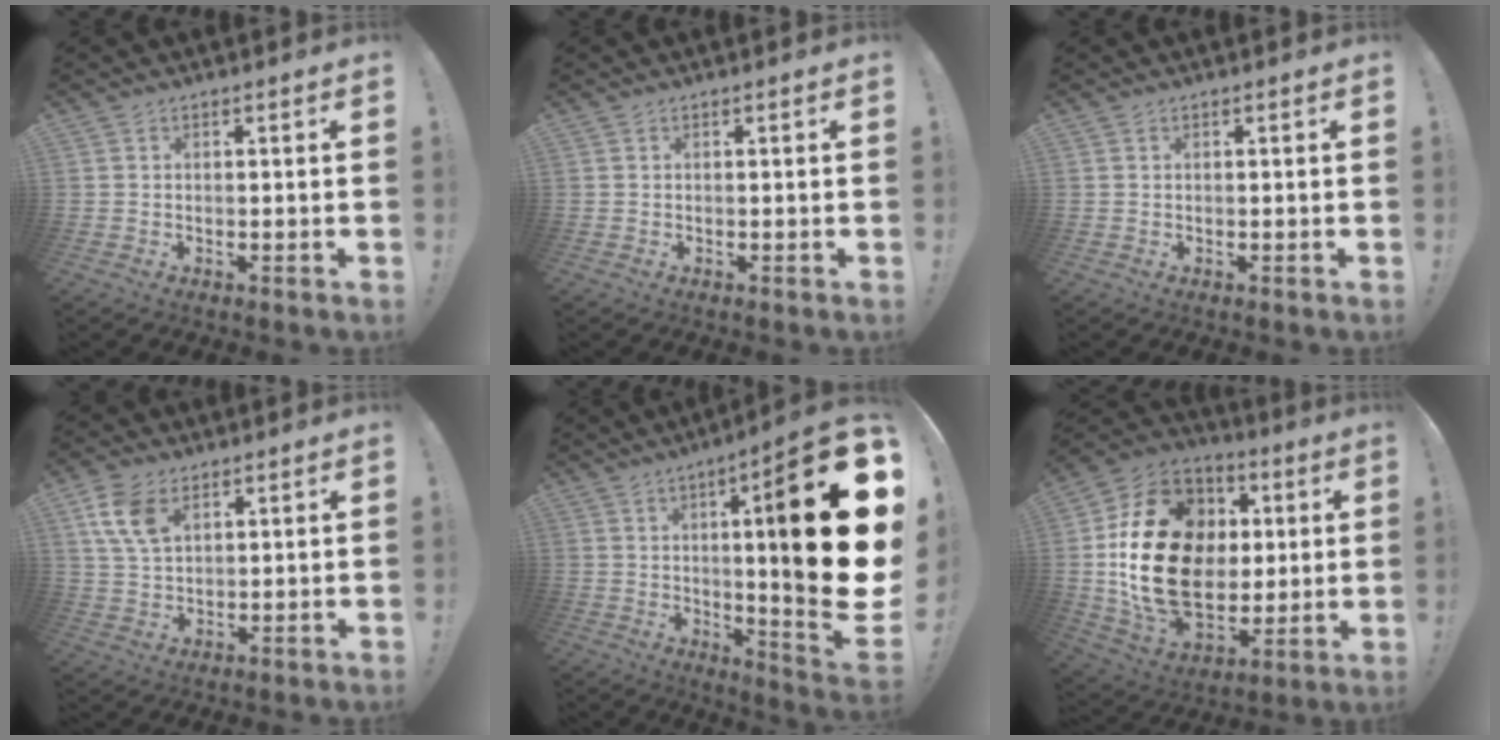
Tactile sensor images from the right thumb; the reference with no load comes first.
{"total": 0.0}
{"total": 0.0}
{"total": 9.6, "force": [4.5, 5.8, 6.1], "torque": [-0.120, -0.007, 0.090]}
{"total": 27.8, "force": [4.6, 5.3, 26.9], "torque": [-0.388, -0.039, 0.074]}
{"total": 26.3, "force": [2.3, 19.9, 17.0], "torque": [-0.312, 0.000, 0.072]}